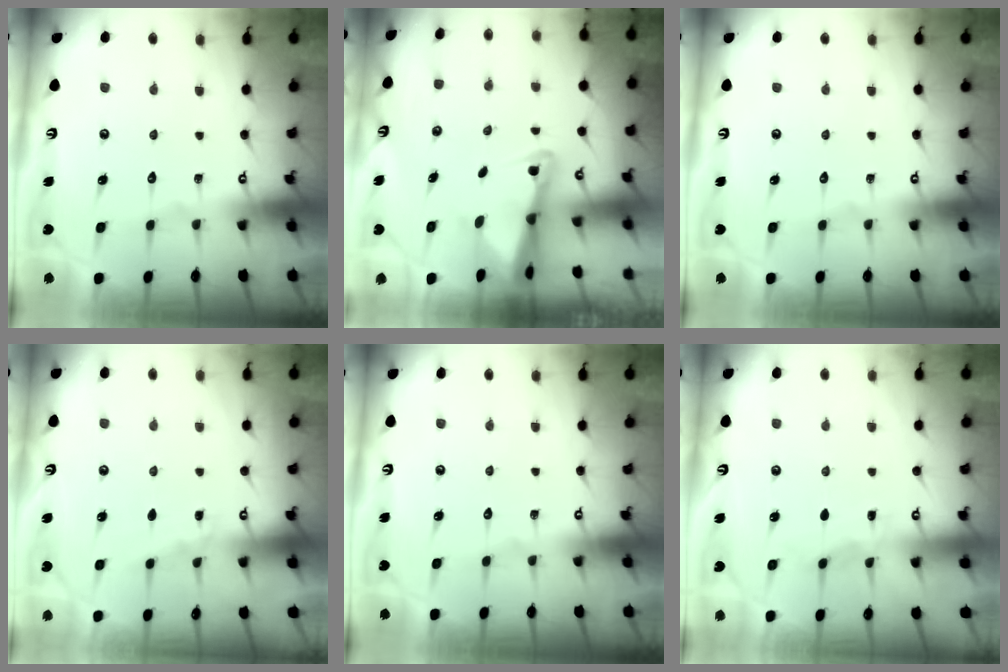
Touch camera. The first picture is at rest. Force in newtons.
{"total": 3.7, "press": 3.6, "slide": 0.8}
{"total": 0.0}
{"total": 3.1, "press": 3.1, "slide": 0.4}
{"total": 0.0}
{"total": 3.6, "press": 3.5, "slide": 0.6}